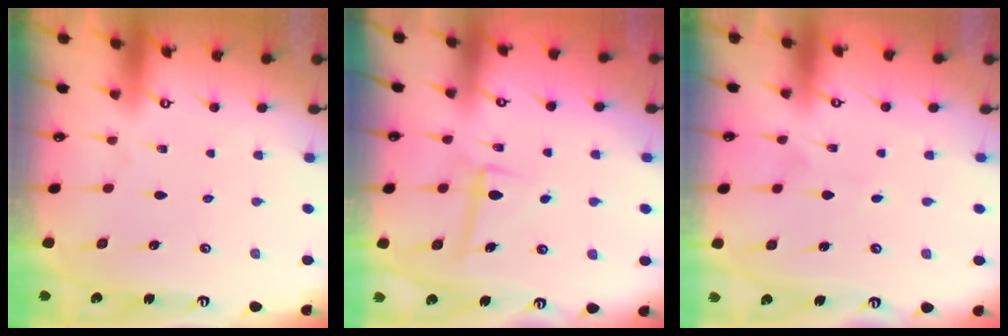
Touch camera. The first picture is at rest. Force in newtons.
{"total": 6.5, "press": 6.4, "slide": 1.5}
{"total": 2.2, "press": 2.2, "slide": 0.2}